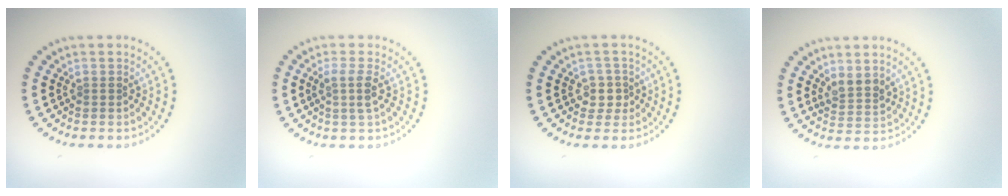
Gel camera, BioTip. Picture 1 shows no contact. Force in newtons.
{"total": 2.0, "press": 1.6, "slide": 1.2}
{"total": 1.6, "press": 1.4, "slide": 0.9}
{"total": 2.2, "press": 1.9, "slide": 1.1}